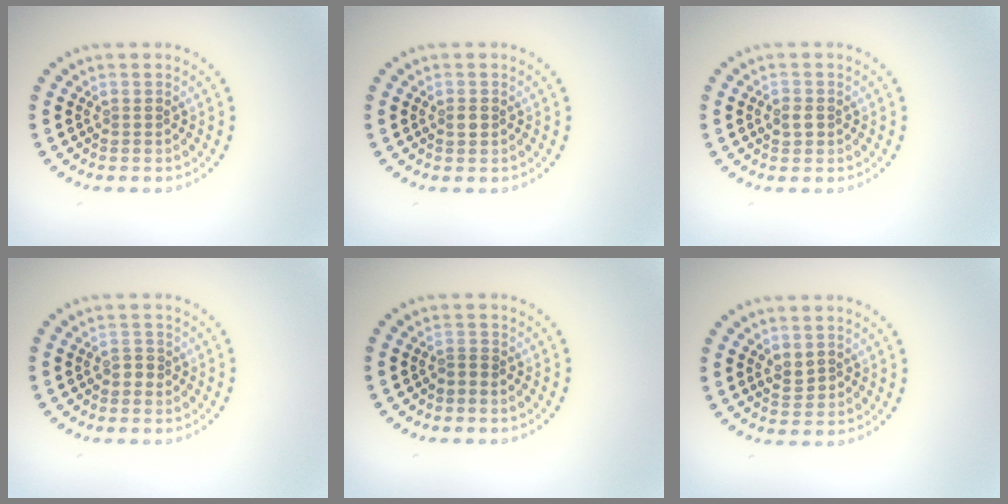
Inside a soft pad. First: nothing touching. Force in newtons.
{"total": 0.8, "press": 0.7, "slide": 0.3}
{"total": 1.3, "press": 1.2, "slide": 0.2}
{"total": 1.0, "press": 0.9, "slide": 0.4}
{"total": 0.6, "press": 0.3, "slide": 0.5}
{"total": 1.6, "press": 1.5, "slide": 0.7}